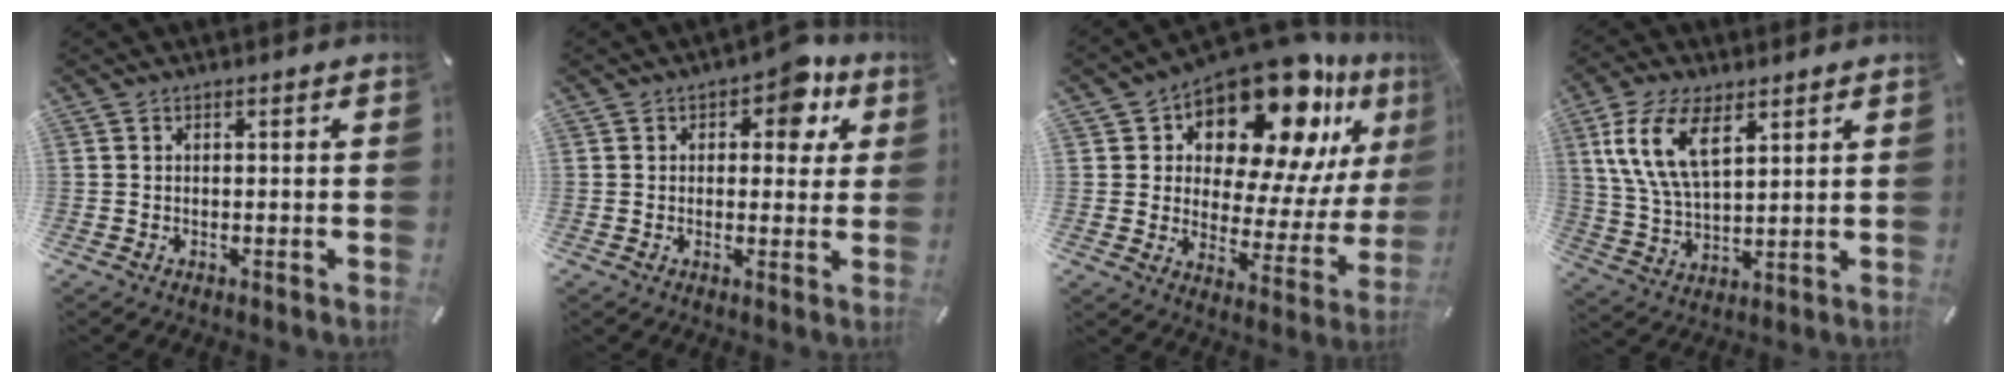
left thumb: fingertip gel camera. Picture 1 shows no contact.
{"total": 7.9, "force": [3.8, 4.7, 5.1], "torque": [-0.046, -0.016, 0.056]}
{"total": 19.1, "force": [13.6, 8.7, 10.3], "torque": [-0.162, -0.113, 0.229]}
{"total": 12.0, "force": [5.9, 6.1, 8.5], "torque": [-0.207, -0.008, 0.106]}